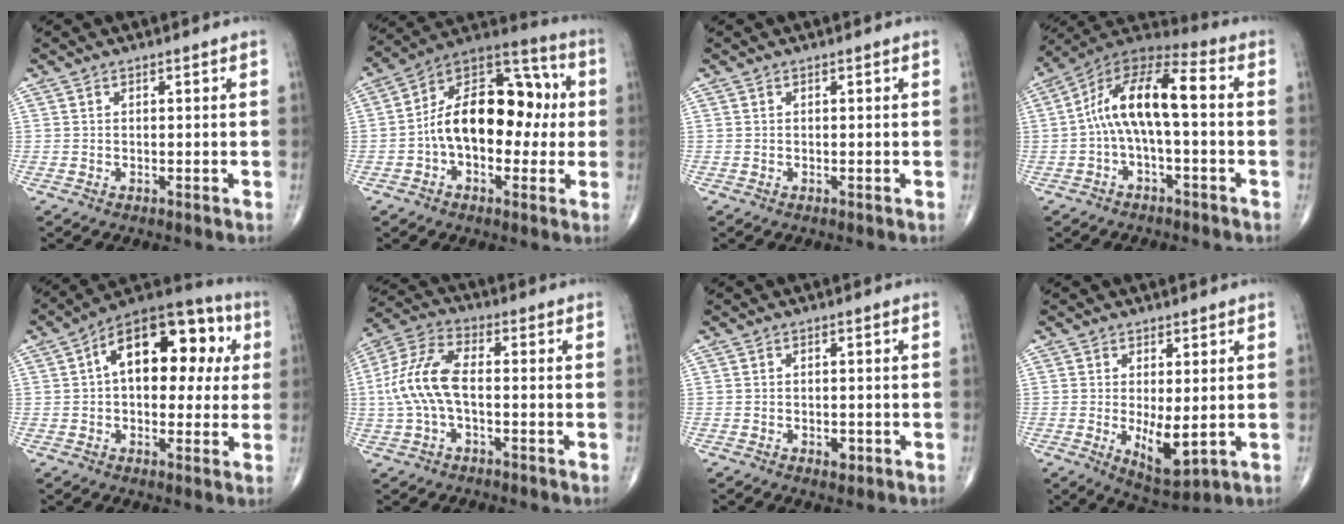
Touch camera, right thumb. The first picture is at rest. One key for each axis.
{"total": 19.2, "fx": -0.3, "fy": 11.8, "fz": 15.2, "tx": -0.208, "ty": 0.050, "tz": -0.015}
{"total": 0.0}
{"total": 13.4, "fx": -0.4, "fy": 5.1, "fz": 12.4, "tx": -0.228, "ty": 0.057, "tz": -0.016}
{"total": 19.0, "fx": 3.9, "fy": 10.8, "fz": 15.2, "tx": -0.183, "ty": 0.036, "tz": 0.044}
{"total": 11.0, "fx": -0.9, "fy": 5.5, "fz": 9.6, "tx": -0.219, "ty": 0.033, "tz": -0.021}
{"total": 1.7, "fx": -0.7, "fy": 1.0, "fz": 1.2, "tx": -0.015, "ty": 0.000, "tz": -0.008}
{"total": 6.8, "fx": -0.5, "fy": 2.5, "fz": 6.3, "tx": -0.097, "ty": -0.022, "tz": 0.003}